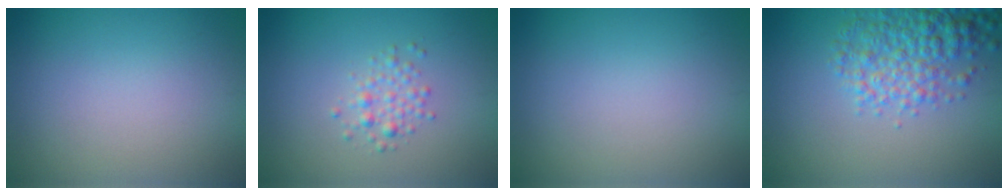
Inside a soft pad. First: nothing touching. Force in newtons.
{"total": 1.7, "press": 1.7, "slide": 0.1}
{"total": 0.0}
{"total": 5.3, "press": 5.3, "slide": 0.1}